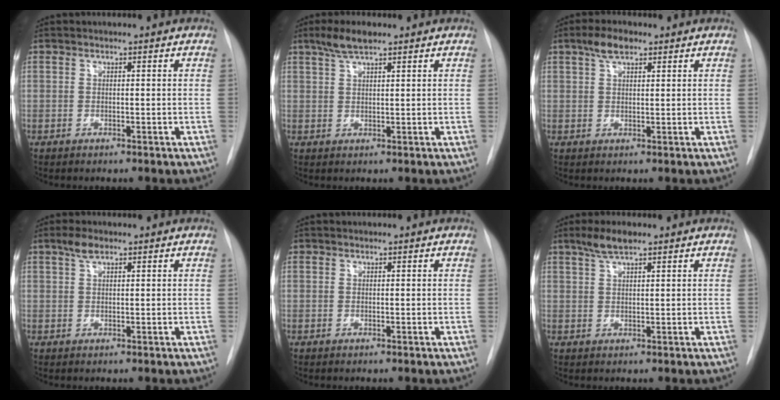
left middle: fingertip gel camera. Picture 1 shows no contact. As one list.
[{"total": 4.0, "force": [2.9, 0.7, 2.7], "torque": [-0.057, 0.010, 0.057]}, {"total": 3.7, "force": [2.4, 1.4, 2.5], "torque": [-0.050, 0.011, 0.044]}, {"total": 2.2, "force": [1.5, 0.8, 1.4], "torque": [-0.031, 0.008, 0.029]}, {"total": 0.0}, {"total": 3.6, "force": [2.7, 0.6, 2.4], "torque": [-0.051, 0.009, 0.053]}]